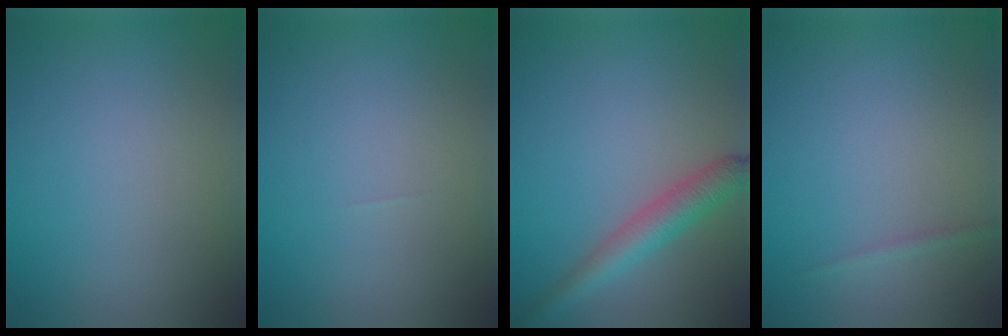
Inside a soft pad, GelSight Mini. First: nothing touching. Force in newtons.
{"total": 0.0}
{"total": 3.5, "press": 3.5, "slide": 0.1}
{"total": 0.6, "press": 0.6, "slide": 0.0}